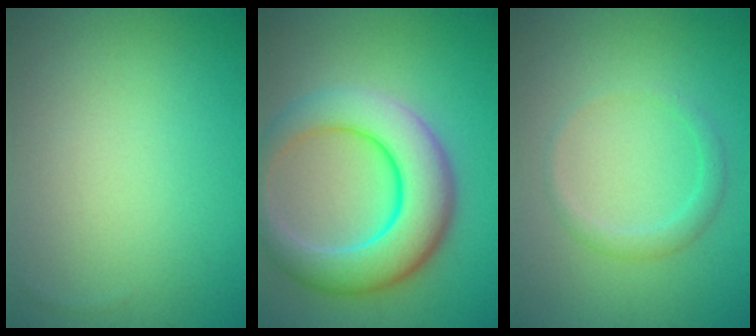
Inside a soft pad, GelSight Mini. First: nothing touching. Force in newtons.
{"total": 8.9, "press": 8.9, "slide": 0.2}
{"total": 1.8, "press": 1.8, "slide": 0.1}